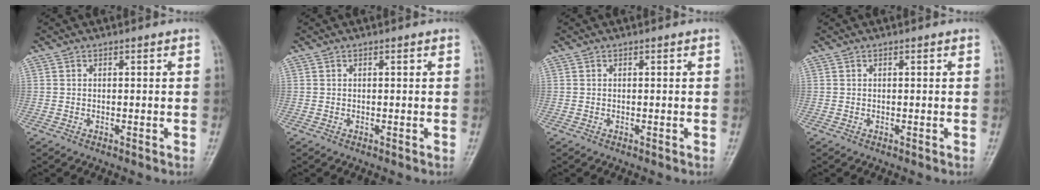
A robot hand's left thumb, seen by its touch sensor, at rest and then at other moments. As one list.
[{"total": 0.0}, {"total": 0.0}, {"total": 0.0}]